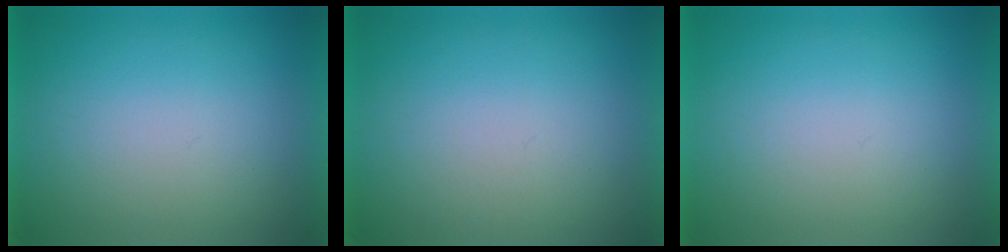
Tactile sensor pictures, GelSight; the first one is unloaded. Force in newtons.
{"total": 1.1}
{"total": 0.0}